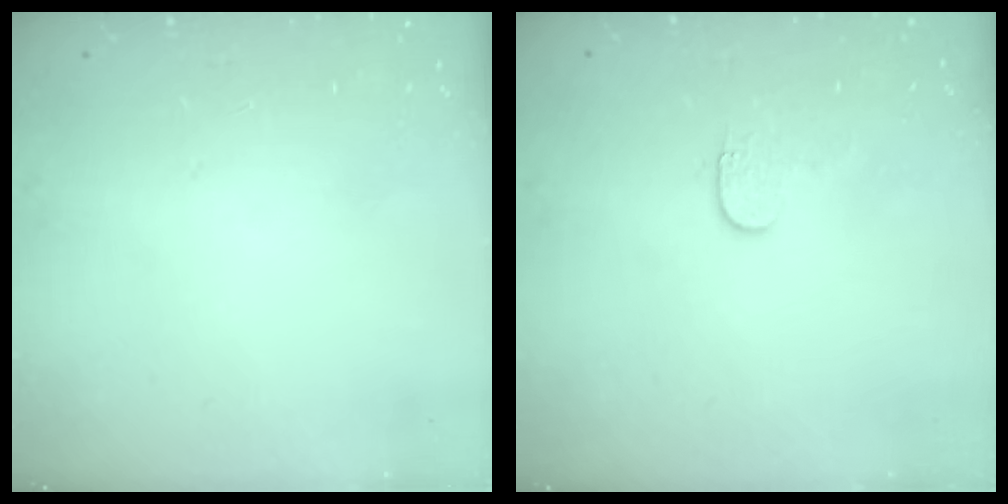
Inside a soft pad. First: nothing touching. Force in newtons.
{"total": 3.4, "press": 3.4, "slide": 0.4}